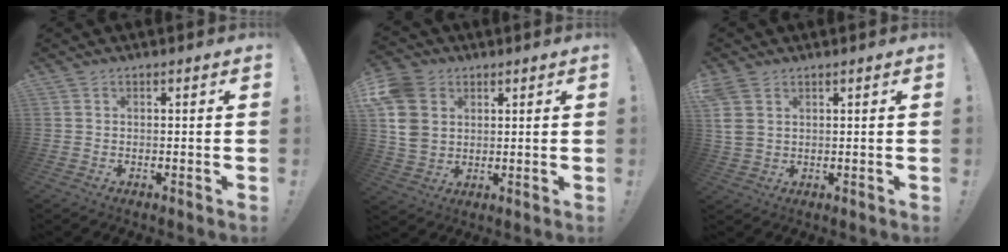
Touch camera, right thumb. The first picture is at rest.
{"total": 12.2, "force": [3.3, 10.0, 6.0], "torque": [-0.124, -0.011, 0.069]}
{"total": 5.6, "force": [2.5, 3.8, 3.3], "torque": [-0.064, -0.003, 0.052]}